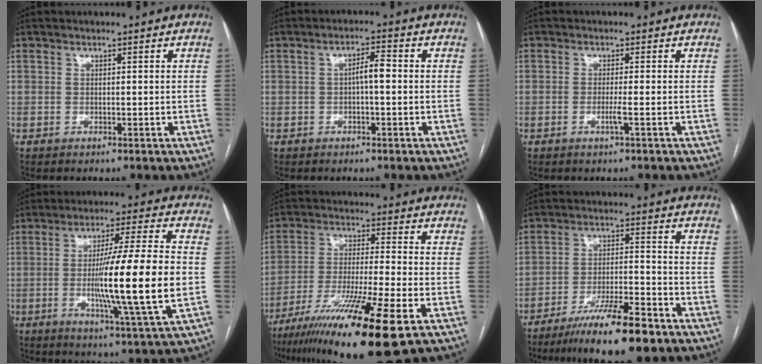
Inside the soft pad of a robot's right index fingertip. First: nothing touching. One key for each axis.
{"total": 3.4, "fx": -0.1, "fy": 0.7, "fz": 3.3, "tx": -0.053, "ty": 0.010, "tz": -0.003}
{"total": 0.9, "fx": -0.4, "fy": -0.1, "fz": 0.8, "tx": -0.017, "ty": 0.000, "tz": -0.006}
{"total": 16.7, "fx": -2.0, "fy": -0.9, "fz": 16.6, "tx": -0.282, "ty": -0.014, "tz": -0.041}
{"total": 18.3, "fx": -10.4, "fy": 0.2, "fz": 15.0, "tx": -0.258, "ty": -0.047, "tz": -0.182}
{"total": 12.6, "fx": -8.9, "fy": 1.6, "fz": 8.7, "tx": -0.146, "ty": -0.017, "tz": -0.151}